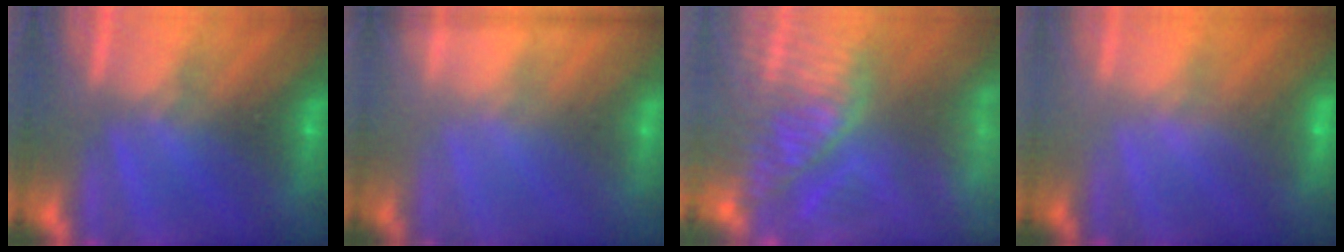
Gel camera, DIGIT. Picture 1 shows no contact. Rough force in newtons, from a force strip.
{"total": 1.7}
{"total": 7.4}
{"total": 2.2}